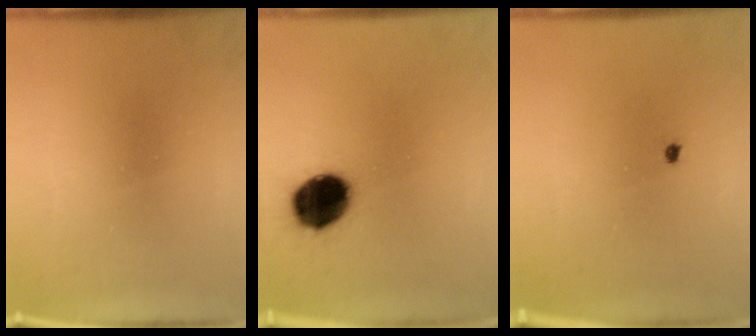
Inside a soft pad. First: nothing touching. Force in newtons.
{"total": 13.2}
{"total": 0.5}